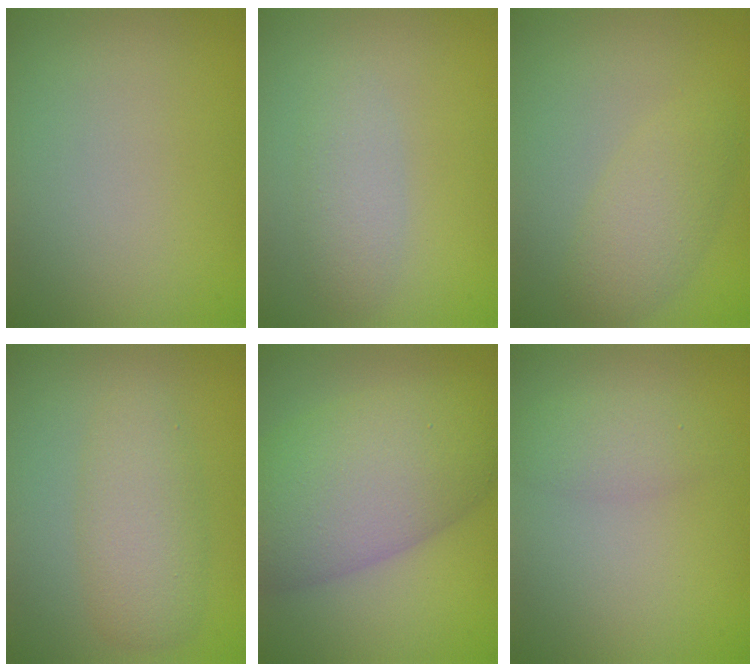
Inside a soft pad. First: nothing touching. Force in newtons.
{"total": 2.3, "press": 2.3, "slide": 0.1}
{"total": 3.1, "press": 3.1, "slide": 0.2}
{"total": 4.1, "press": 4.1, "slide": 0.1}
{"total": 10.3, "press": 10.3, "slide": 0.2}
{"total": 1.9, "press": 1.9, "slide": 0.1}